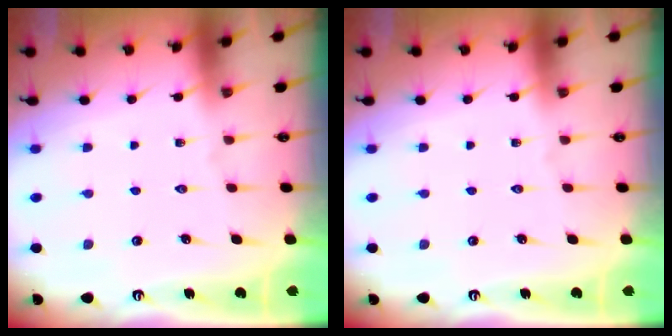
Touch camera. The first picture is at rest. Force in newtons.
{"total": 0.0}